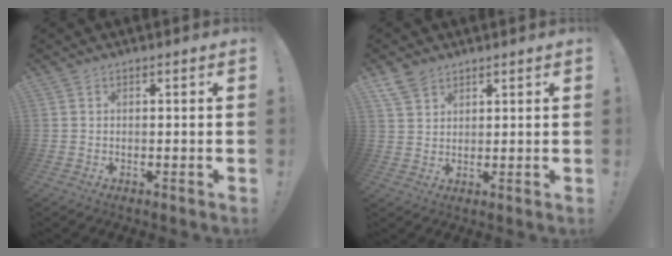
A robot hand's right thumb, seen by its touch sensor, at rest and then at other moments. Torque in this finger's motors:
{"motor_torque": [0.00, 0.43, 0.06, -0.13, -0.01]}